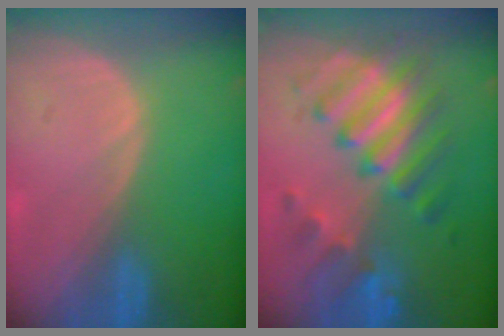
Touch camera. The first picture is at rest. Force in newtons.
{"total": 9.0, "press": 9.0, "slide": 0.4}